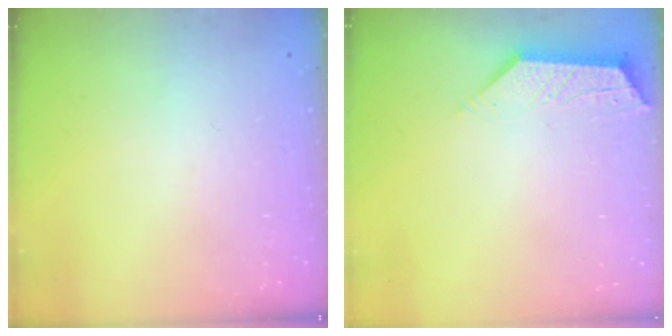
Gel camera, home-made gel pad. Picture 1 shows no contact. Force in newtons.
{"total": 3.0, "press": 3.0, "slide": 0.6}